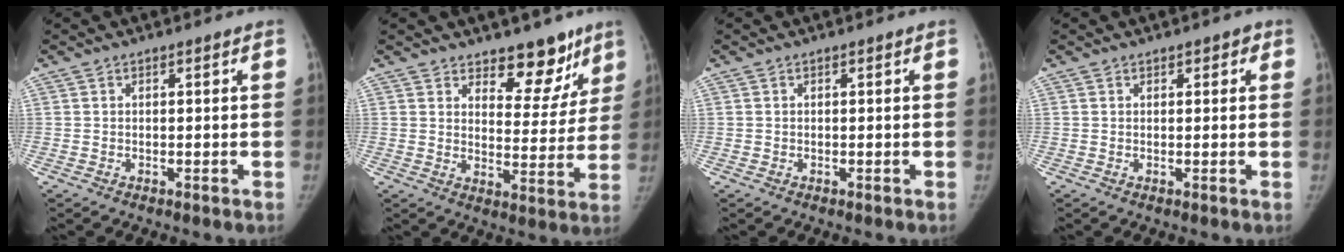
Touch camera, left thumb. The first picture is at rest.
{"total": 10.1, "force": [7.3, 5.2, 4.6], "torque": [-0.009, -0.048, 0.105]}
{"total": 0.0}
{"total": 1.5, "force": [0.8, 0.9, 0.9], "torque": [0.004, 0.000, 0.006]}